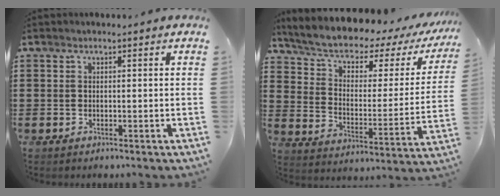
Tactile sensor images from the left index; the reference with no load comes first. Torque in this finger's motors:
{"motor_torque": [2.14, 0.00, 1.05, 0.09]}